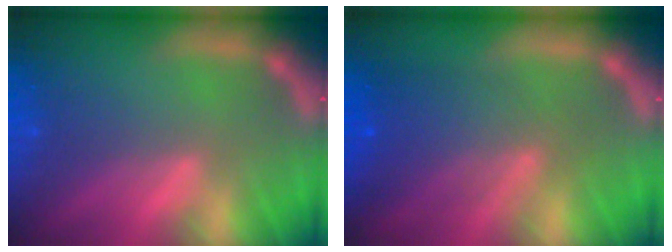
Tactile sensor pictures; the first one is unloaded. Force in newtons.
{"total": 6.0}